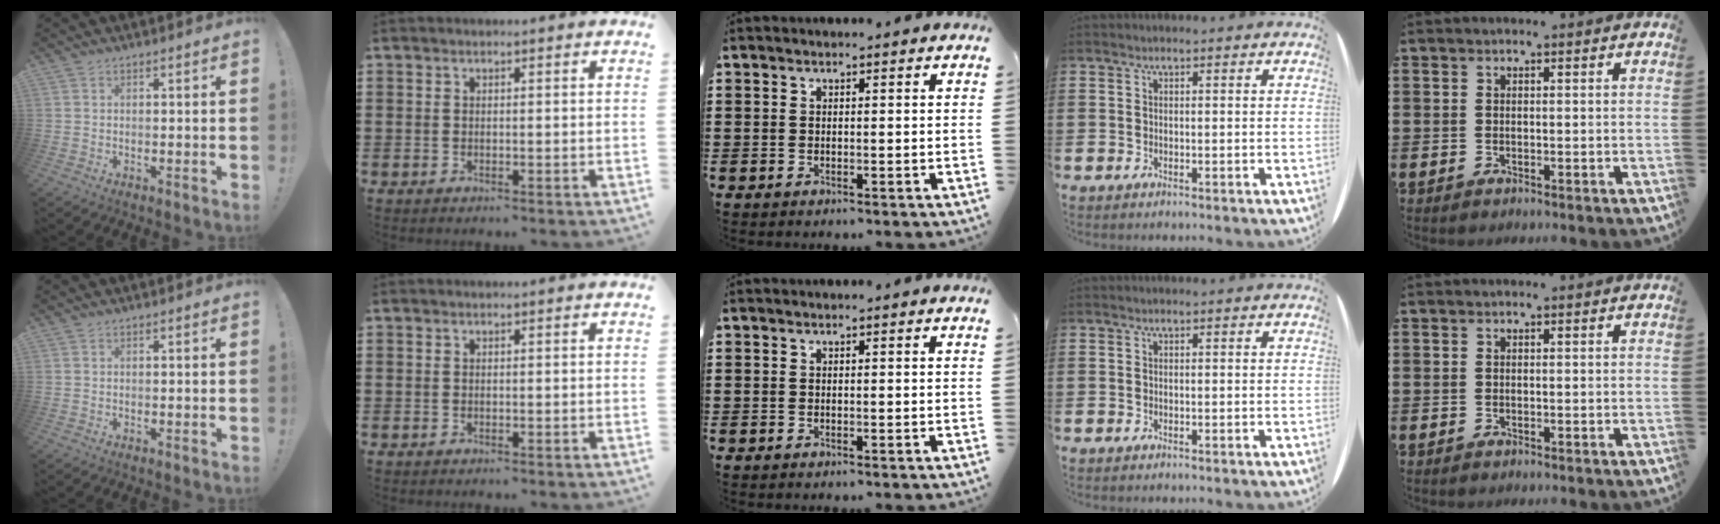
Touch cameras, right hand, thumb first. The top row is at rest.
{}